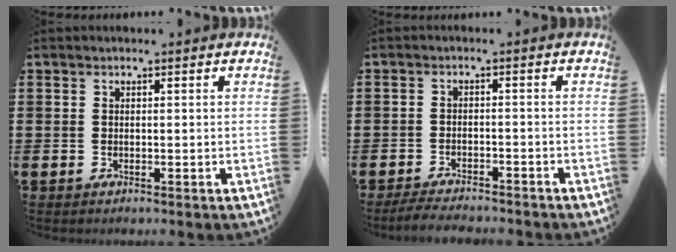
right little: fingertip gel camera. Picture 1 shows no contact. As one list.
[{"total": 2.5, "force": [-2.5, 0.1, 0.5], "torque": [-0.009, 0.006, -0.051]}]